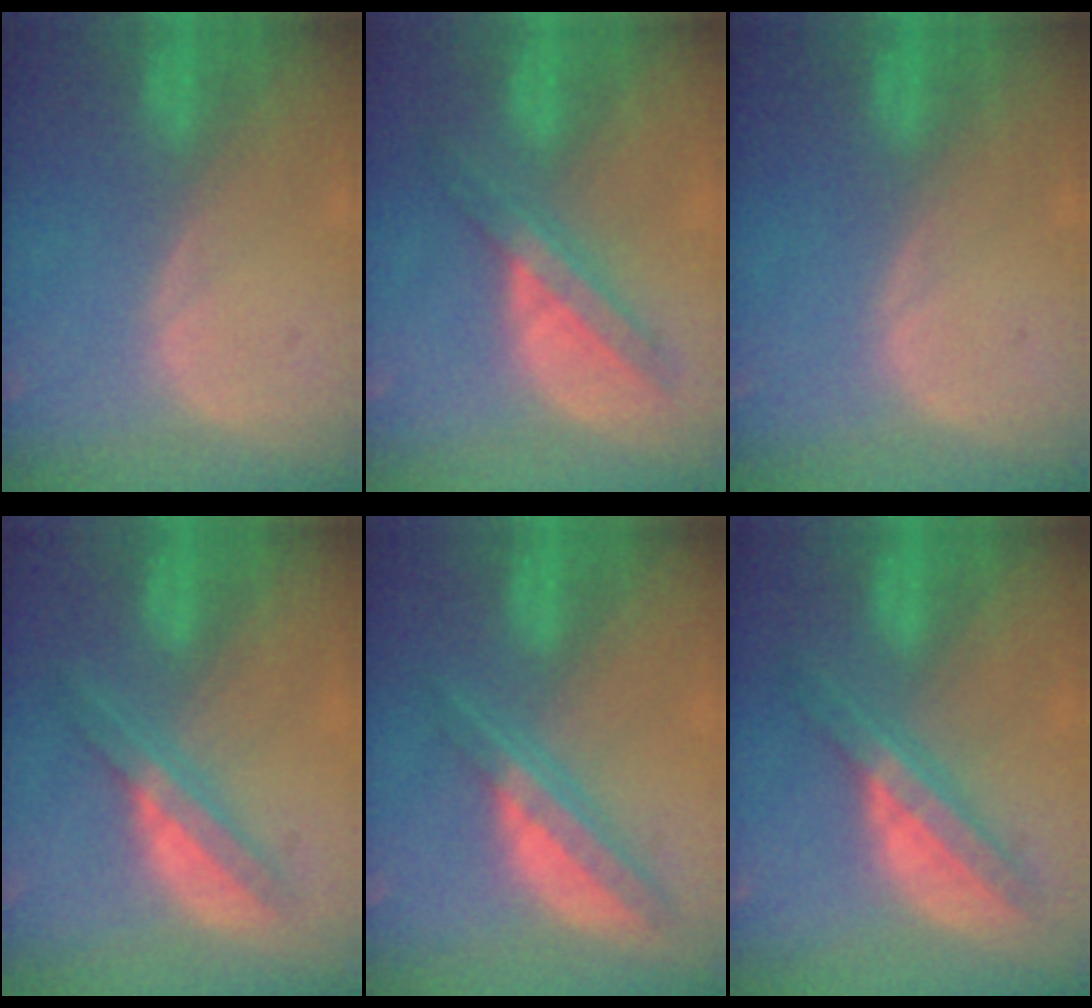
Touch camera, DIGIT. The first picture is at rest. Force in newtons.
{"total": 6.1, "press": 6.0, "slide": 0.9}
{"total": 0.0}
{"total": 5.9, "press": 5.4, "slide": 2.3}
{"total": 6.6, "press": 5.8, "slide": 3.1}
{"total": 6.4, "press": 6.4, "slide": 0.1}